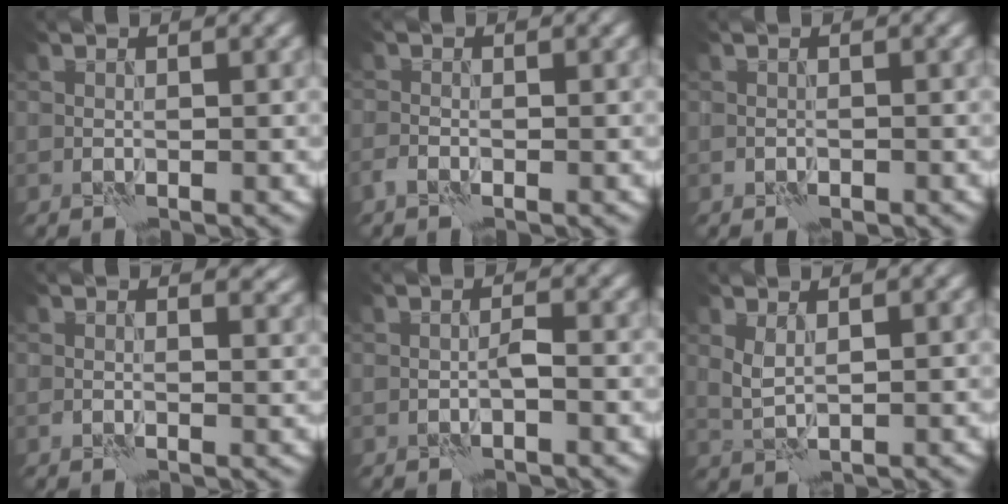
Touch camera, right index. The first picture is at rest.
{"total": 1.3, "force": [-1.0, 0.5, 0.7], "torque": [-0.016, 0.000, -0.023]}
{"total": 1.2, "force": [-0.9, 0.7, 0.5], "torque": [-0.009, -0.001, -0.018]}
{"total": 2.0, "force": [0.7, 1.2, 1.4], "torque": [-0.018, -0.007, 0.008]}
{"total": 0.8, "force": [-0.4, -0.2, 0.6], "torque": [-0.009, 0.005, -0.008]}
{"total": 1.4, "force": [0.9, 0.3, 1.1], "torque": [-0.029, 0.000, 0.021]}